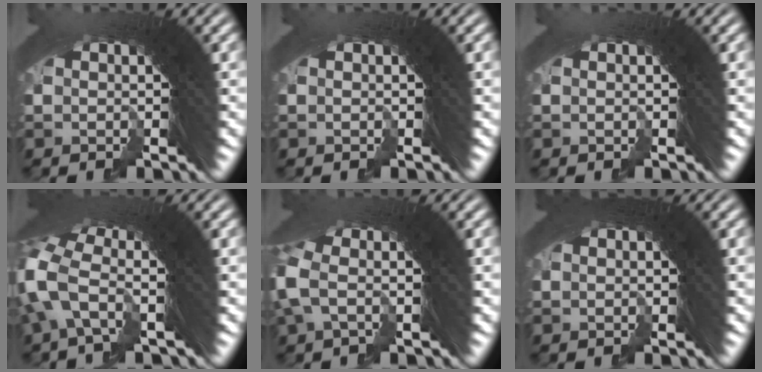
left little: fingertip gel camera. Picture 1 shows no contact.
{"total": 0.0}
{"total": 0.0}
{"total": 2.5, "force": [-0.6, 0.7, 2.4], "torque": [-0.067, -0.012, -0.003]}
{"total": 1.7, "force": [-0.2, 0.2, 1.7], "torque": [-0.038, 0.010, -0.008]}
{"total": 0.8, "force": [-0.1, 0.6, 0.4], "torque": [-0.017, -0.014, 0.003]}